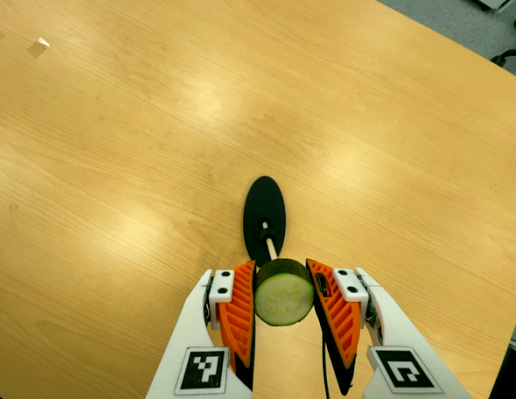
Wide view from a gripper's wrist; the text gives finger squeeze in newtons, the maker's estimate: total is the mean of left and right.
{"total": 10.7, "left": 9.4, "right": 12.0}